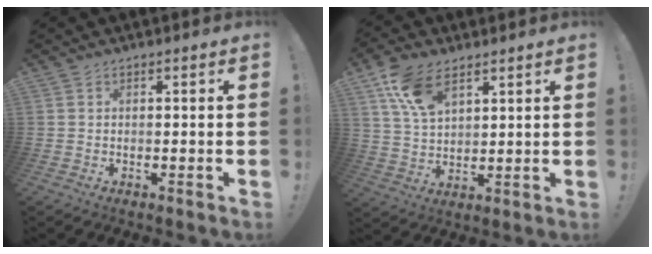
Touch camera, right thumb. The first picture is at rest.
{"total": 11.6, "force": [7.0, 6.6, 6.6], "torque": [-0.109, -0.024, 0.134]}